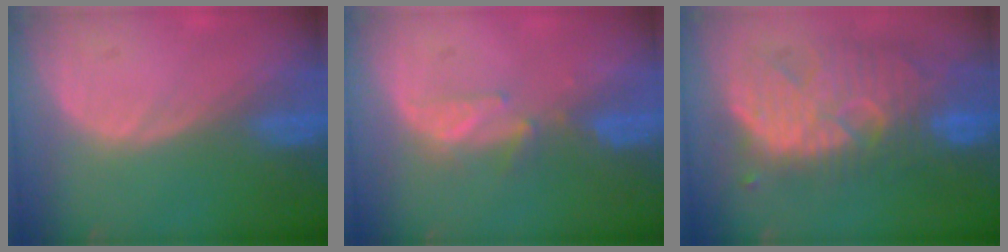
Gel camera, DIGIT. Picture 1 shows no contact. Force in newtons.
{"total": 3.0, "press": 2.9, "slide": 0.8}
{"total": 11.5, "press": 10.9, "slide": 3.7}